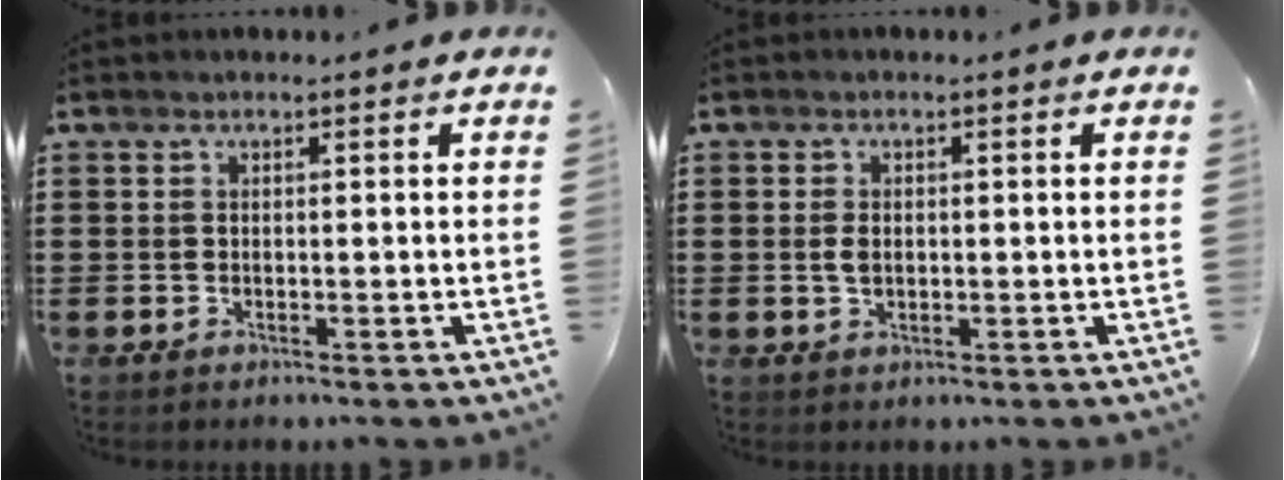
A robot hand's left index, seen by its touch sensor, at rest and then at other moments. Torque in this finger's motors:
{"motor_torque": [0.53, 0.39, 0.25, 0.02]}